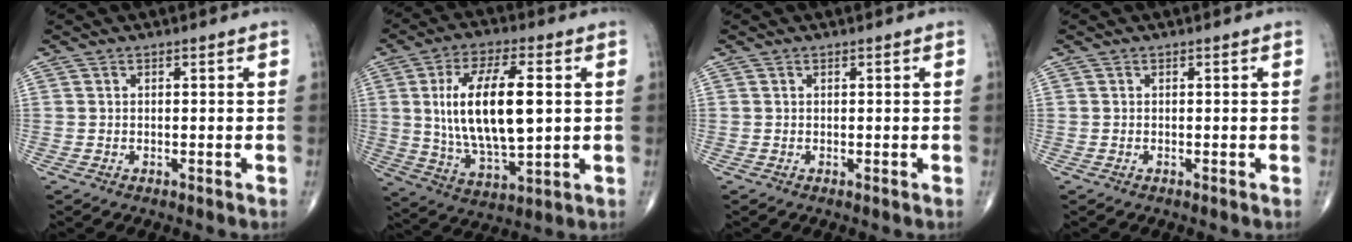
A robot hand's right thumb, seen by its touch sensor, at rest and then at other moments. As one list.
[{"total": 18.1, "force": [2.4, 7.5, 16.3], "torque": [-0.290, -0.009, 0.047]}, {"total": 0.0}, {"total": 0.0}]